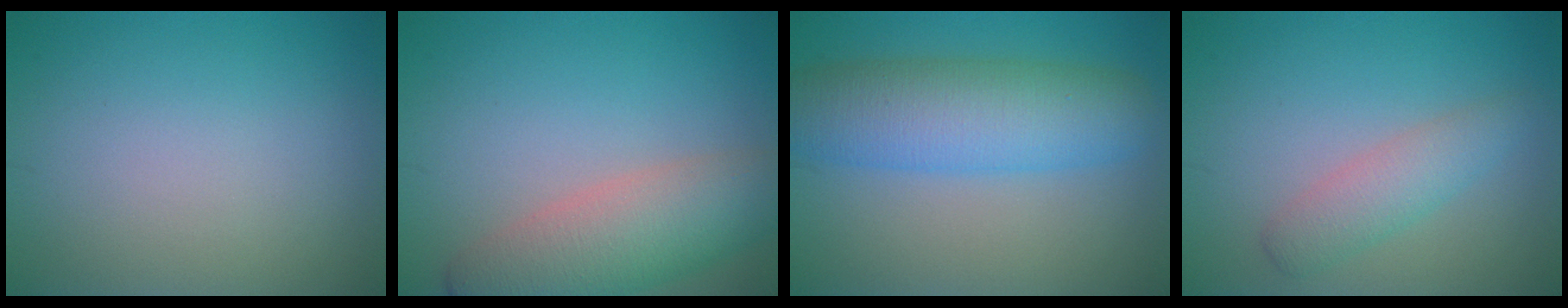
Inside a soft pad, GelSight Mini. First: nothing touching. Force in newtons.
{"total": 6.7, "press": 6.7, "slide": 0.6}
{"total": 7.9, "press": 7.9, "slide": 0.1}
{"total": 2.8, "press": 2.8, "slide": 0.1}